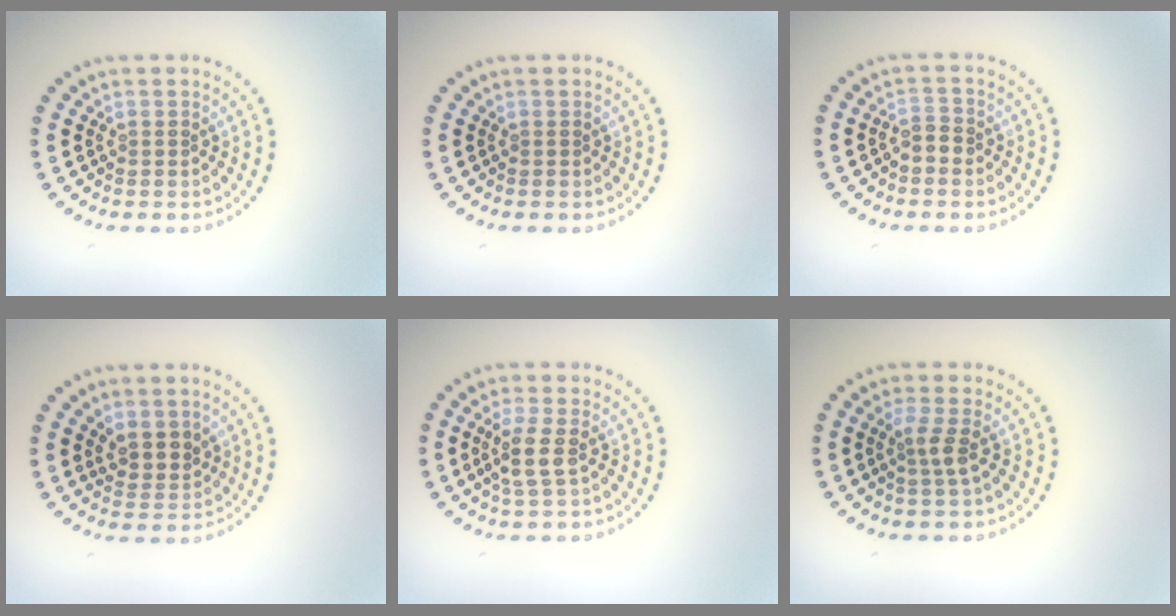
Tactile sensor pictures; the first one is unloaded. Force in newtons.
{"total": 0.0}
{"total": 1.3, "press": 1.2, "slide": 0.5}
{"total": 2.3, "press": 1.9, "slide": 1.2}
{"total": 2.4, "press": 2.1, "slide": 1.3}
{"total": 1.9, "press": 1.4, "slide": 1.2}